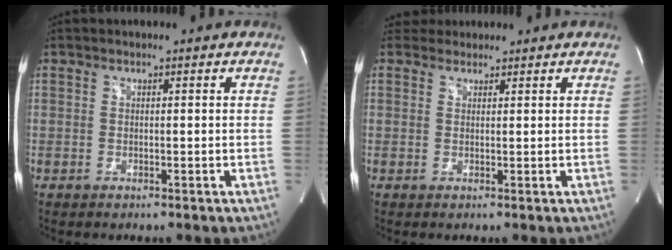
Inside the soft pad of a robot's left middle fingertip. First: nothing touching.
{"total": 2.1, "force": [1.9, 0.8, -0.5], "torque": [0.007, 0.019, 0.031]}